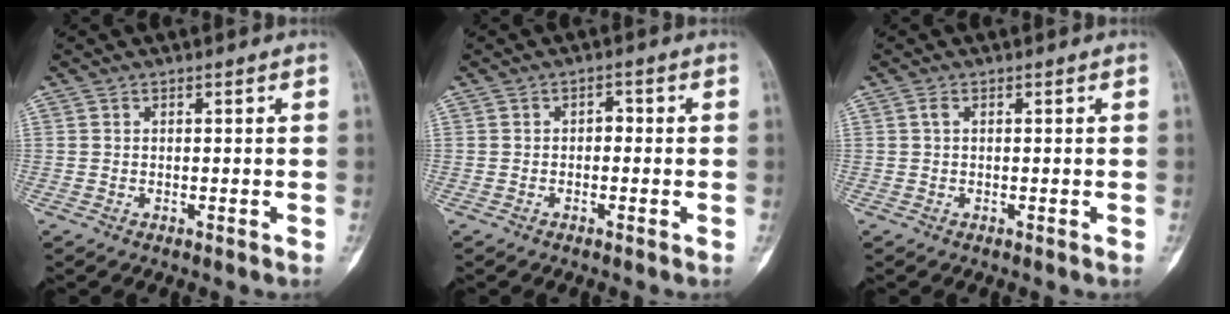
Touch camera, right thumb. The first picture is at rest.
{"total": 1.5, "force": [-0.3, 1.0, 1.0], "torque": [-0.001, 0.010, -0.011]}
{"total": 0.7, "force": [0.1, 0.3, 0.6], "torque": [-0.014, 0.000, -0.001]}